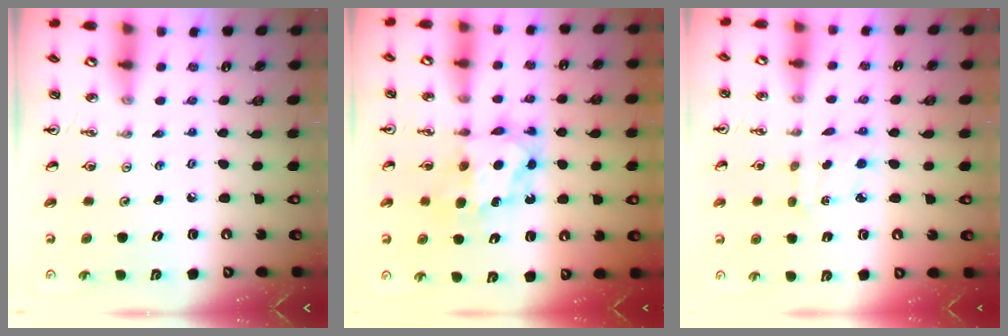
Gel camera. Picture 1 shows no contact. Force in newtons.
{"total": 6.7, "press": 6.7, "slide": 0.3}
{"total": 2.0, "press": 2.0, "slide": 0.2}